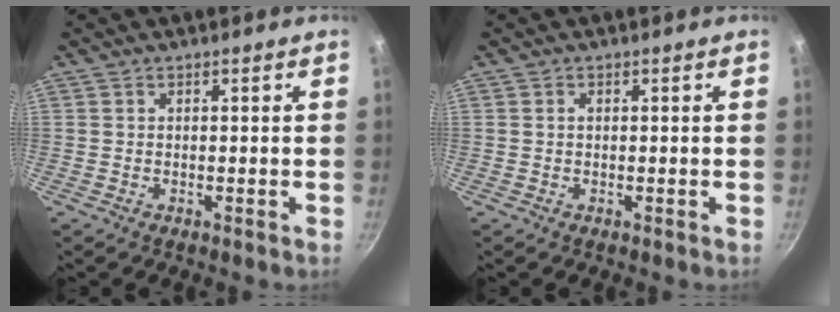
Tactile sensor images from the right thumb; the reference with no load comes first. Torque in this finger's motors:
{"motor_torque": [0.03, 0.37, 0.32, -0.16, -0.02]}